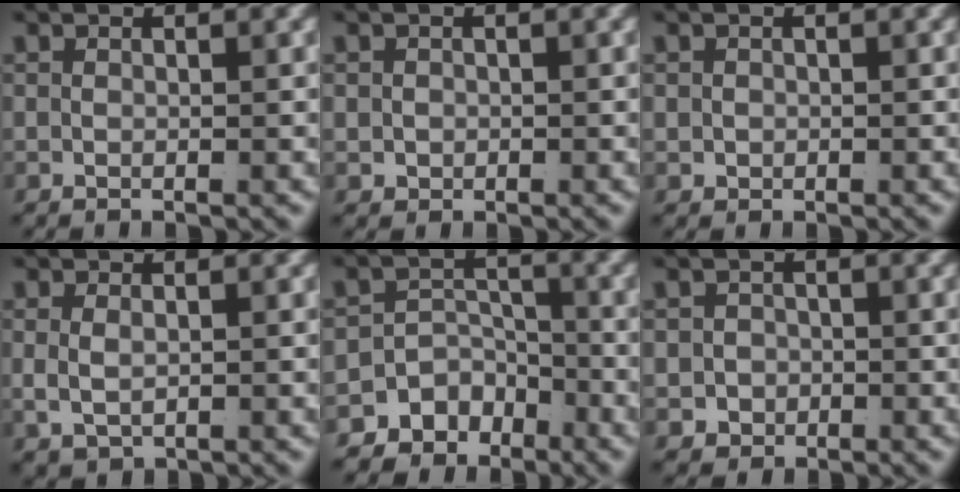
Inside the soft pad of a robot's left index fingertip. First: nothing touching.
{"total": 1.4, "force": [-0.2, 1.3, 0.5], "torque": [-0.021, -0.013, 0.005]}
{"total": 1.1, "force": [-0.1, 1.0, 0.4], "torque": [-0.018, -0.011, 0.007]}
{"total": 1.9, "force": [0.0, 1.3, 1.4], "torque": [-0.036, -0.018, 0.018]}
{"total": 8.7, "force": [-5.1, 6.6, 2.5], "torque": [-0.047, -0.025, -0.090]}
{"total": 3.6, "force": [-1.3, 3.3, 0.8], "torque": [-0.021, -0.020, -0.019]}